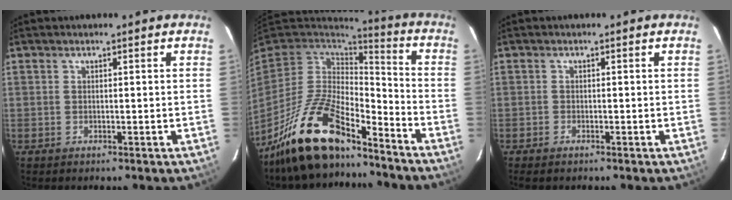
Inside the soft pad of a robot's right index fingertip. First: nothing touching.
{"total": 18.9, "force": [-14.0, 6.3, 11.1], "torque": [-0.235, -0.021, -0.256]}
{"total": 1.0, "force": [-0.9, 0.3, 0.3], "torque": [-0.011, -0.002, -0.019]}